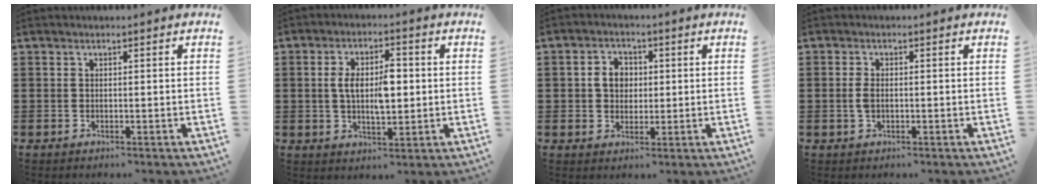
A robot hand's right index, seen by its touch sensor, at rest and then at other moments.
{"total": 7.0, "force": [0.4, 2.8, 6.4], "torque": [-0.124, 0.002, 0.000]}
{"total": 4.1, "force": [0.3, 3.4, 2.4], "torque": [-0.057, 0.014, 0.000]}
{"total": 2.1, "force": [-0.2, 0.8, 1.9], "torque": [-0.053, -0.006, -0.010]}